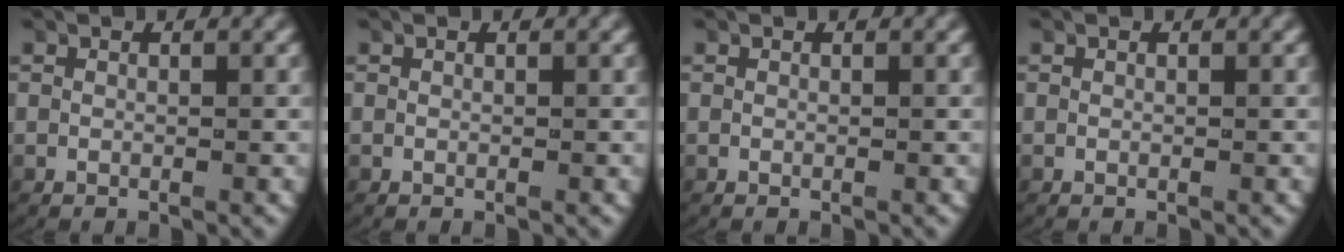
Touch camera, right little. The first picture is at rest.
{"total": 0.0}
{"total": 0.0}
{"total": 0.0}